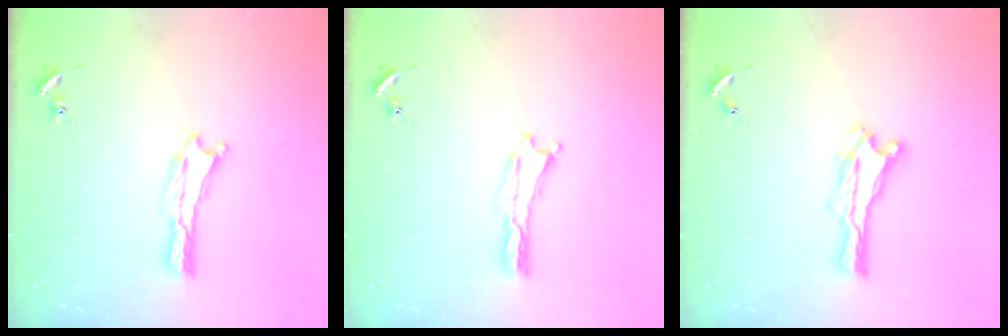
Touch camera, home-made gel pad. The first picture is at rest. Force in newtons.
{"total": 0.0}
{"total": 0.0}